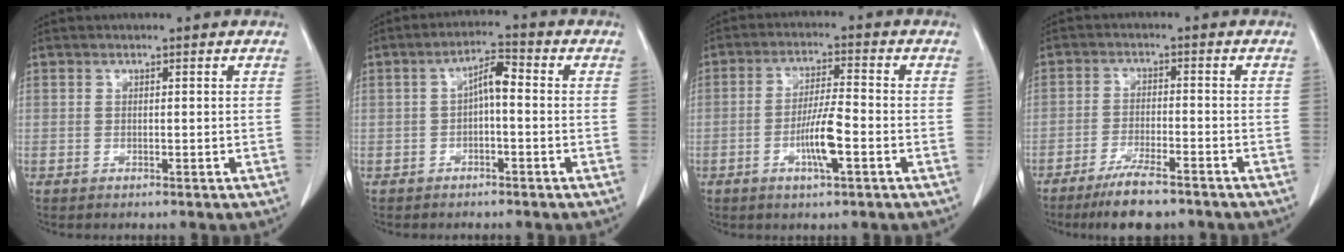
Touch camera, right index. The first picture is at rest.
{"total": 4.3, "force": [-0.2, 1.2, 4.1], "torque": [-0.070, 0.018, -0.005]}
{"total": 6.9, "force": [-2.4, 0.6, 6.4], "torque": [-0.122, -0.001, -0.044]}
{"total": 7.7, "force": [-6.0, 1.3, 4.7], "torque": [-0.081, -0.016, -0.100]}